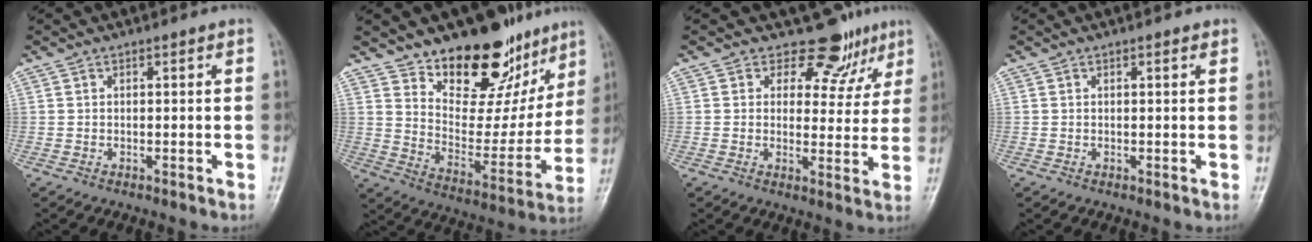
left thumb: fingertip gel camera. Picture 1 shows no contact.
{"total": 21.3, "force": [15.0, 10.8, 10.5], "torque": [-0.092, -0.097, 0.234]}
{"total": 7.4, "force": [5.6, 4.7, 1.4], "torque": [0.020, -0.037, 0.063]}
{"total": 0.7, "force": [0.4, 0.2, 0.5], "torque": [-0.008, -0.001, 0.005]}